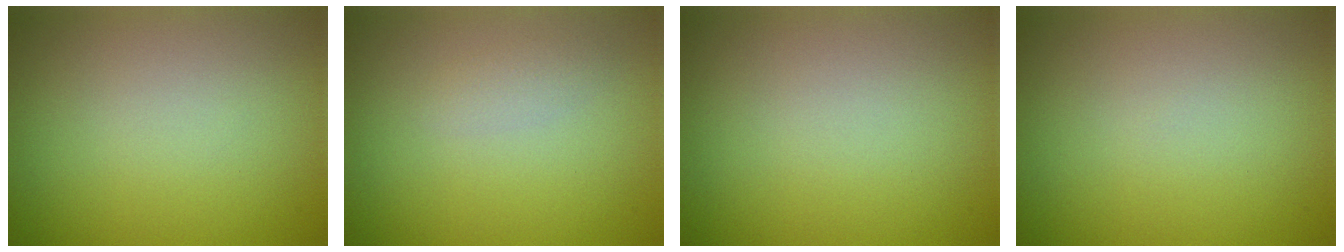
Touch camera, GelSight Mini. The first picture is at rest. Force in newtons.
{"total": 1.0, "press": 1.0, "slide": 0.0}
{"total": 0.0}
{"total": 0.5, "press": 0.5, "slide": 0.1}